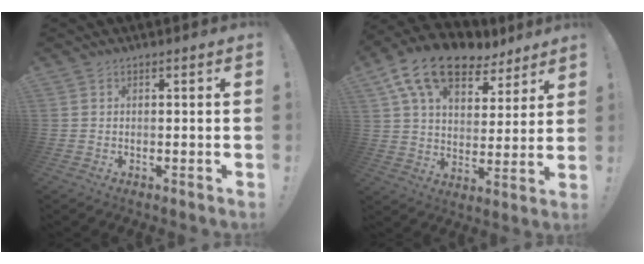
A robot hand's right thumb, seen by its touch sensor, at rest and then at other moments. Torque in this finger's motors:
{"motor_torque": [-0.52, 1.86, 0.66, -0.01, 0.13]}